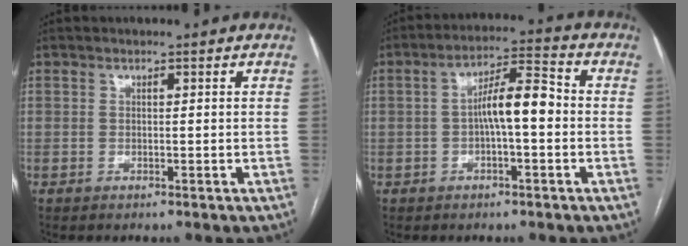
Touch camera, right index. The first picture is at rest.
{"total": 7.4, "force": [-0.6, 1.6, 7.2], "torque": [-0.127, 0.026, -0.012]}